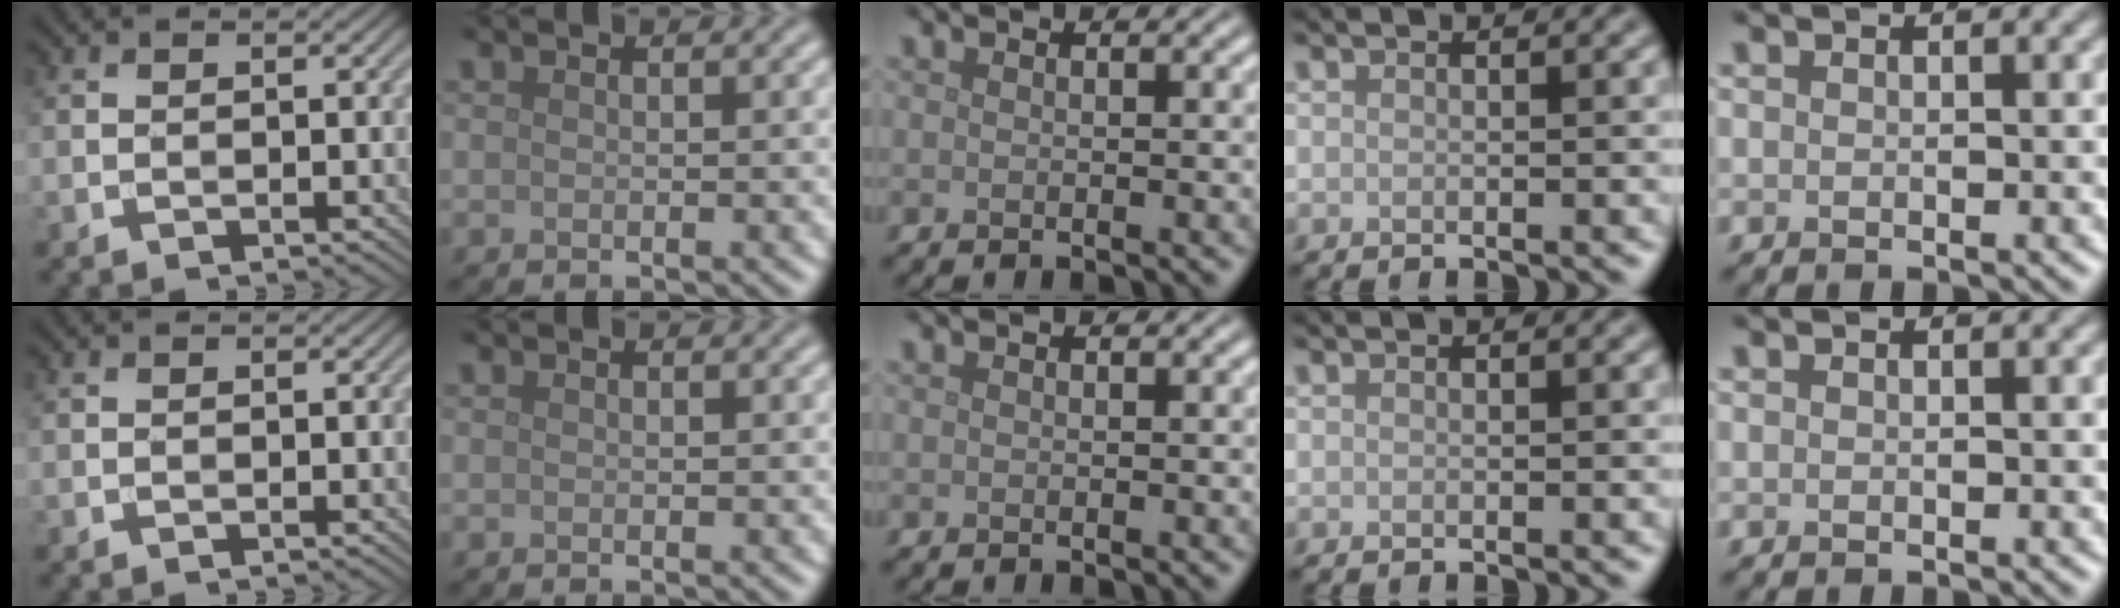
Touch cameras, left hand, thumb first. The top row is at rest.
{}